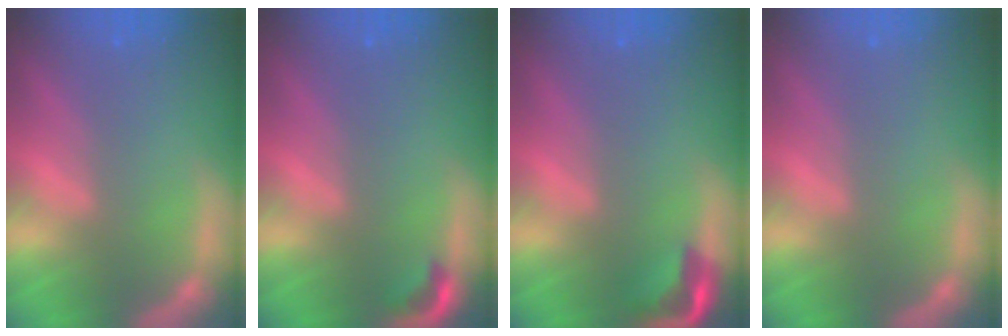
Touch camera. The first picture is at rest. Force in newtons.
{"total": 1.4}
{"total": 2.9}
{"total": 0.0}